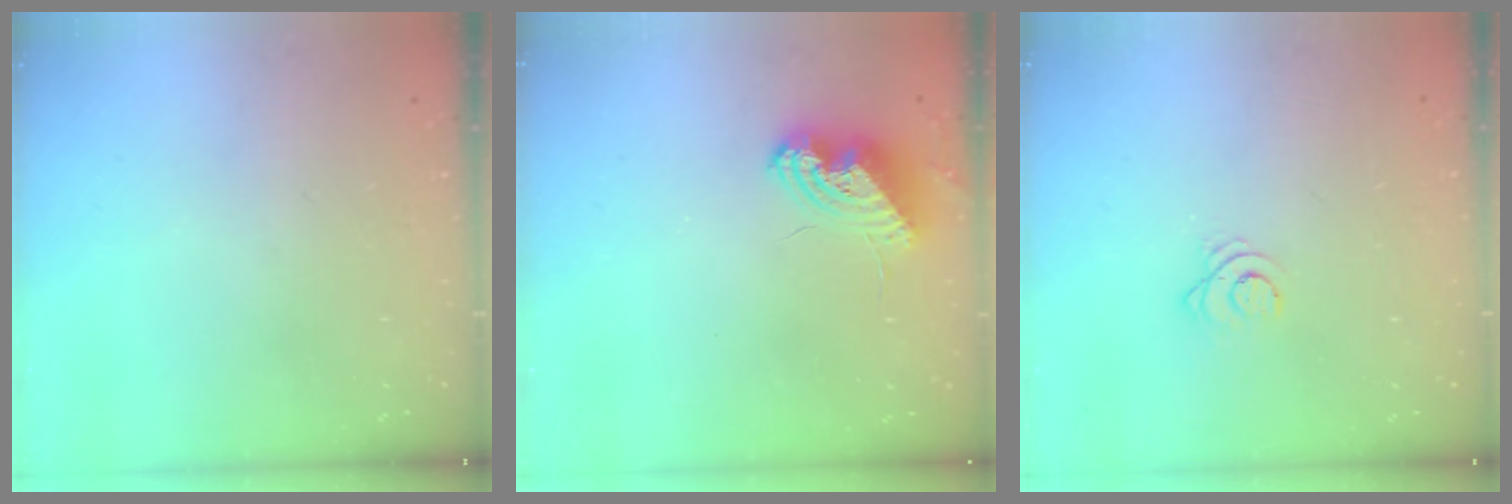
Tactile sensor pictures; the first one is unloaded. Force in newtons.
{"total": 8.6, "press": 8.6, "slide": 0.9}
{"total": 2.7, "press": 2.7, "slide": 0.3}